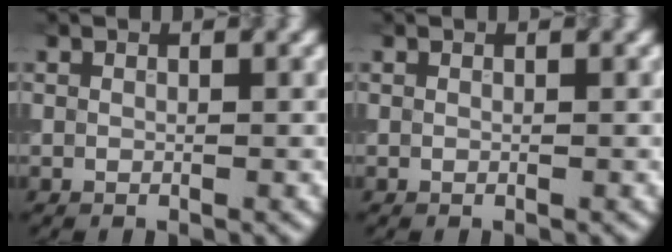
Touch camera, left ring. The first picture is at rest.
{"total": 0.0}